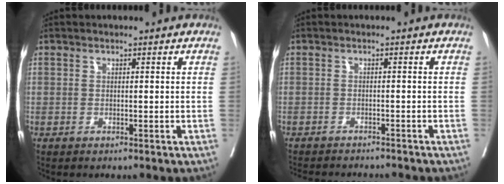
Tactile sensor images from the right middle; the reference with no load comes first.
{"total": 8.5, "force": [-8.0, 1.3, 2.6], "torque": [-0.033, -0.010, -0.103]}